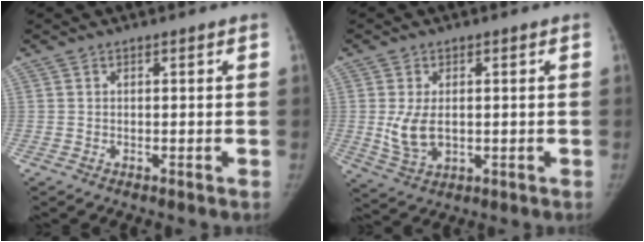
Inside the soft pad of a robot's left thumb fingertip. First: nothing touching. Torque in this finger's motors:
{"motor_torque": [-0.40, 0.70, 0.94, -0.05, 0.08]}